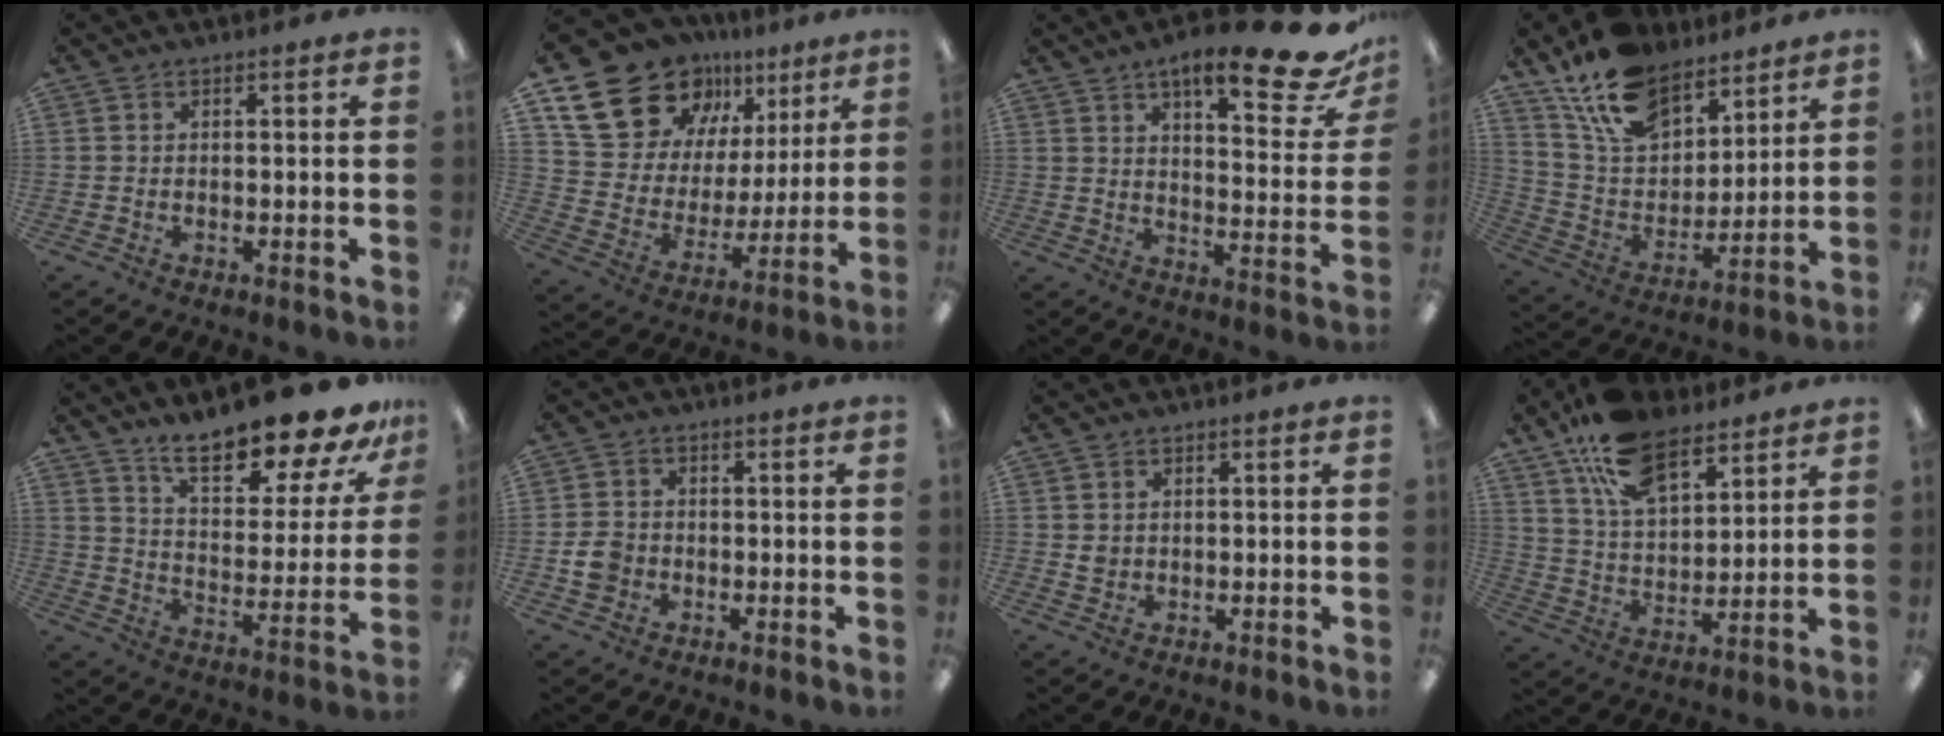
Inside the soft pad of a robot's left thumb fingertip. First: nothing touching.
{"total": 21.3, "force": [14.1, 13.4, 8.5], "torque": [-0.148, -0.083, 0.265]}
{"total": 18.6, "force": [12.2, 5.2, 13.0], "torque": [-0.177, -0.076, 0.190]}
{"total": 16.8, "force": [12.6, 9.0, 6.6], "torque": [-0.139, -0.069, 0.239]}
{"total": 19.2, "force": [16.4, 4.7, 8.7], "torque": [-0.140, -0.120, 0.279]}
{"total": 5.2, "force": [-1.1, 4.5, 2.4], "torque": [-0.038, 0.006, -0.019]}
{"total": 2.0, "force": [0.6, 1.8, 0.4], "torque": [-0.003, 0.000, 0.008]}
{"total": 17.2, "force": [11.2, 8.8, 9.7], "torque": [-0.180, -0.043, 0.206]}